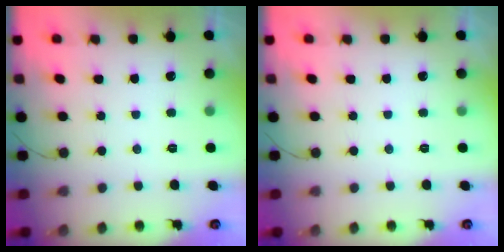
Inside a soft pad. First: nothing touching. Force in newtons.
{"total": 0.0}